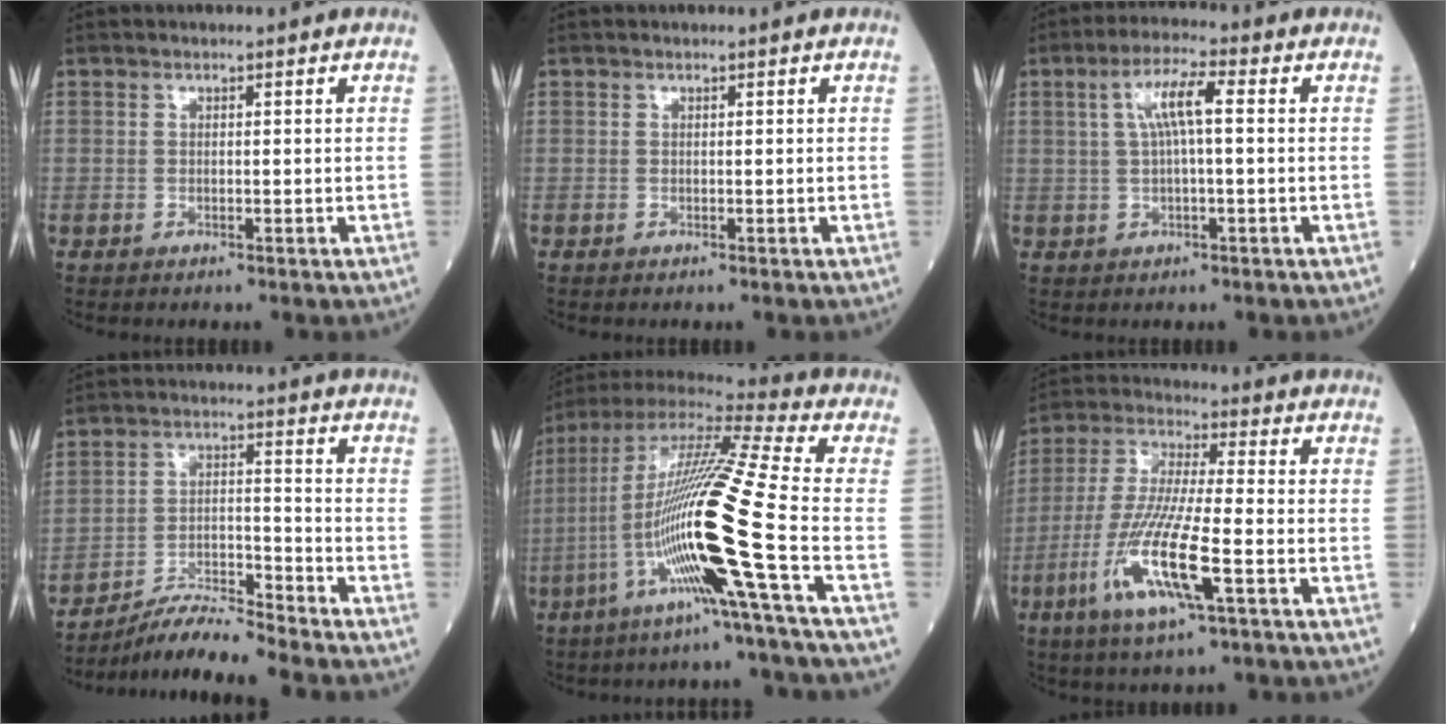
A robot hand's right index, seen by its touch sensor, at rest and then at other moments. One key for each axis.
{"total": 0.0}
{"total": 6.0, "fx": 1.2, "fy": 0.8, "fz": 5.8, "tx": -0.116, "ty": 0.020, "tz": 0.022}
{"total": 7.8, "fx": -7.5, "fy": -1.4, "fz": 1.9, "tx": -0.037, "ty": -0.002, "tz": -0.136}
{"total": 21.3, "fx": -6.2, "fy": -1.8, "fz": 20.3, "tx": -0.412, "ty": -0.022, "tz": -0.134}
{"total": 13.9, "fx": -5.1, "fy": 1.1, "fz": 12.9, "tx": -0.270, "ty": -0.020, "tz": -0.097}